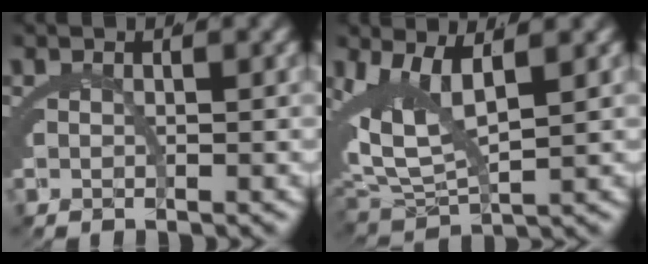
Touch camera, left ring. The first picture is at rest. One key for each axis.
{"total": 7.6, "fx": 2.7, "fy": 4.3, "fz": 5.6, "tx": -0.129, "ty": 0.004, "tz": 0.049}